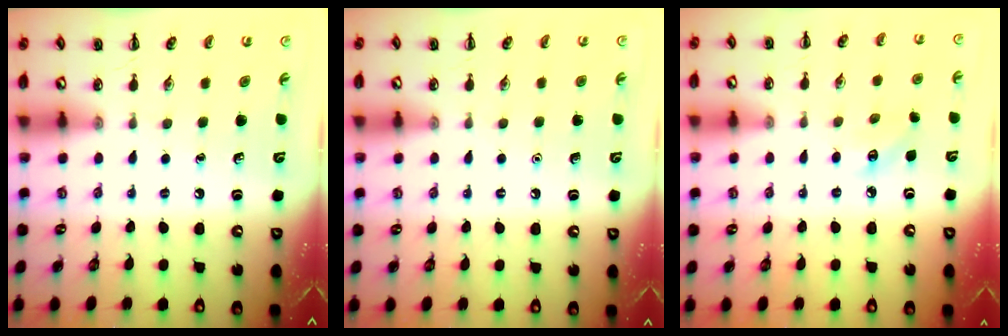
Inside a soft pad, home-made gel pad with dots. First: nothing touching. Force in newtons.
{"total": 1.6, "press": 1.6, "slide": 0.1}
{"total": 4.2, "press": 4.1, "slide": 1.1}